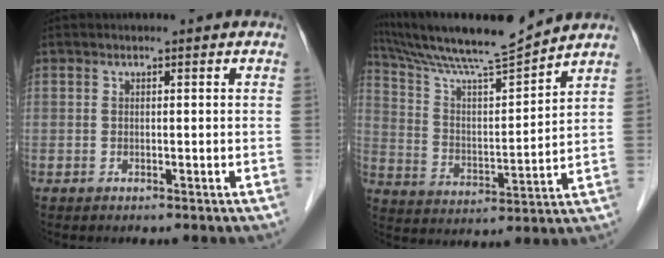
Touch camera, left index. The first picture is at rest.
{"total": 13.7, "force": [12.6, -0.9, 5.3], "torque": [-0.105, 0.002, 0.224]}